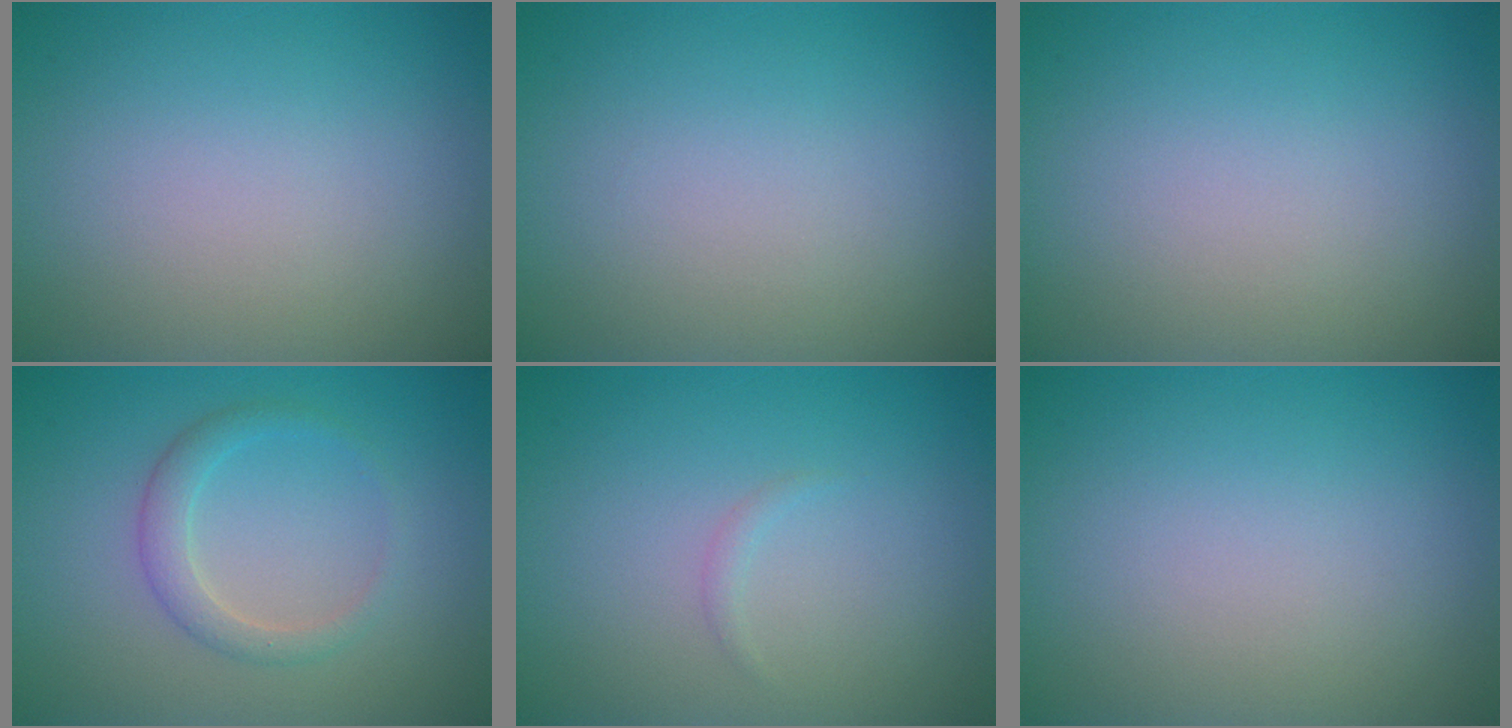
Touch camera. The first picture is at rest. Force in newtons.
{"total": 0.0}
{"total": 0.0}
{"total": 2.1, "press": 2.1, "slide": 0.1}
{"total": 0.6, "press": 0.6, "slide": 0.1}
{"total": 0.0}